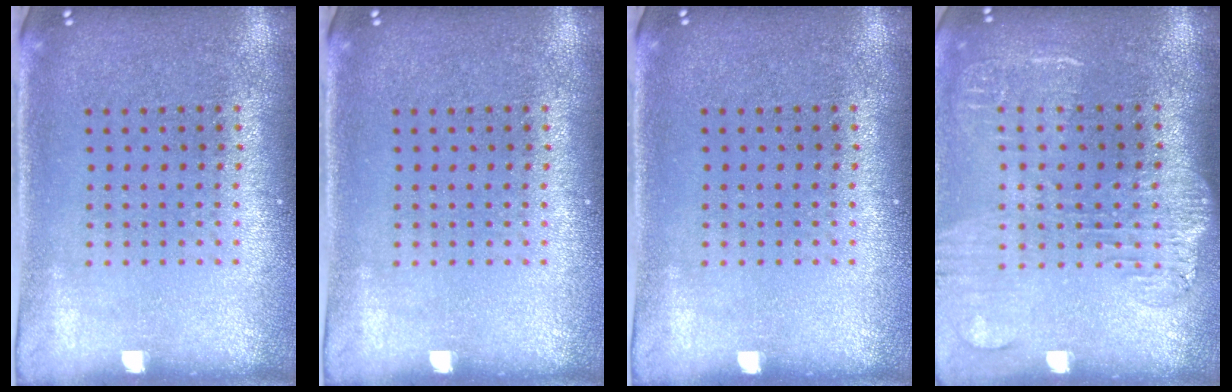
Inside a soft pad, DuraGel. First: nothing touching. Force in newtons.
{"total": 0.0}
{"total": 0.0}
{"total": 1.8, "press": 1.5, "slide": 0.9}